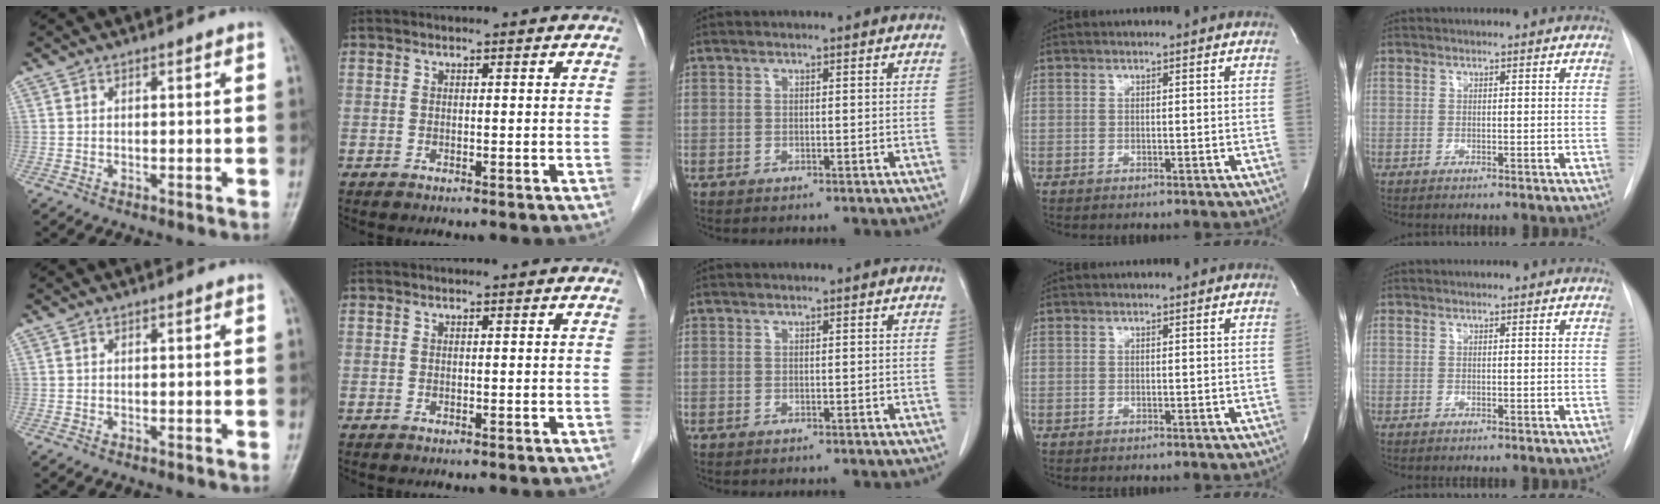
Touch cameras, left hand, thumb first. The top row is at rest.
{}